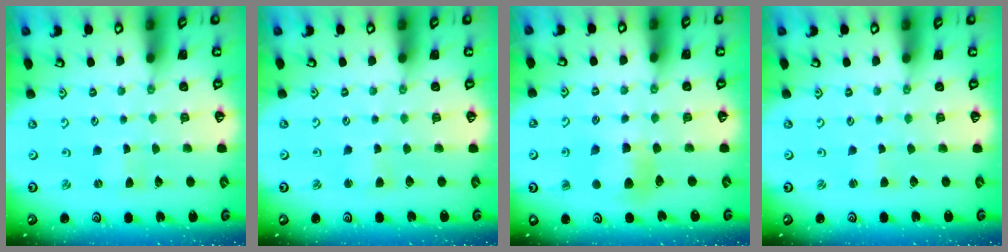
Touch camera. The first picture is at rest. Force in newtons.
{"total": 2.2, "press": 2.2, "slide": 0.2}
{"total": 7.1, "press": 7.0, "slide": 0.4}
{"total": 1.1, "press": 1.1, "slide": 0.2}